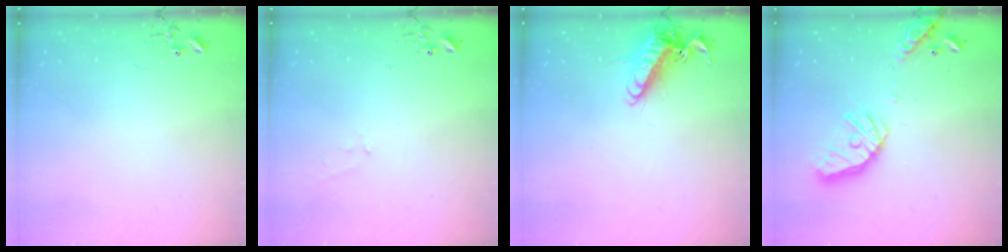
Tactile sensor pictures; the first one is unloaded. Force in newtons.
{"total": 5.6, "press": 5.6, "slide": 0.7}
{"total": 13.4, "press": 13.2, "slide": 2.1}
{"total": 16.9, "press": 16.7, "slide": 3.0}